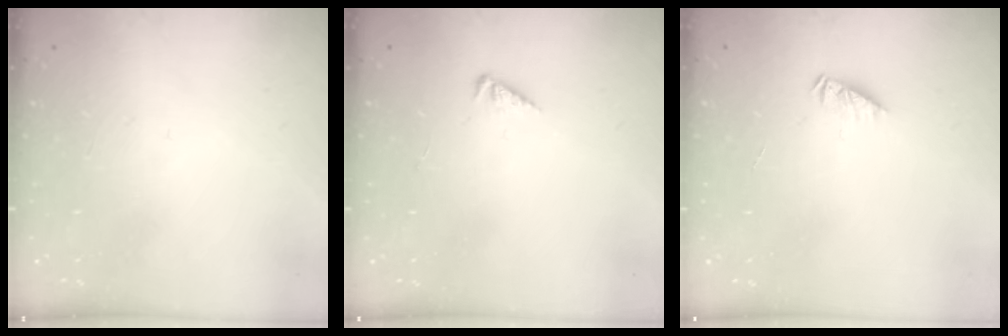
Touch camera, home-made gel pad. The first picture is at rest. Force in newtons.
{"total": 2.8, "press": 2.8, "slide": 0.6}
{"total": 2.1, "press": 2.1, "slide": 0.3}